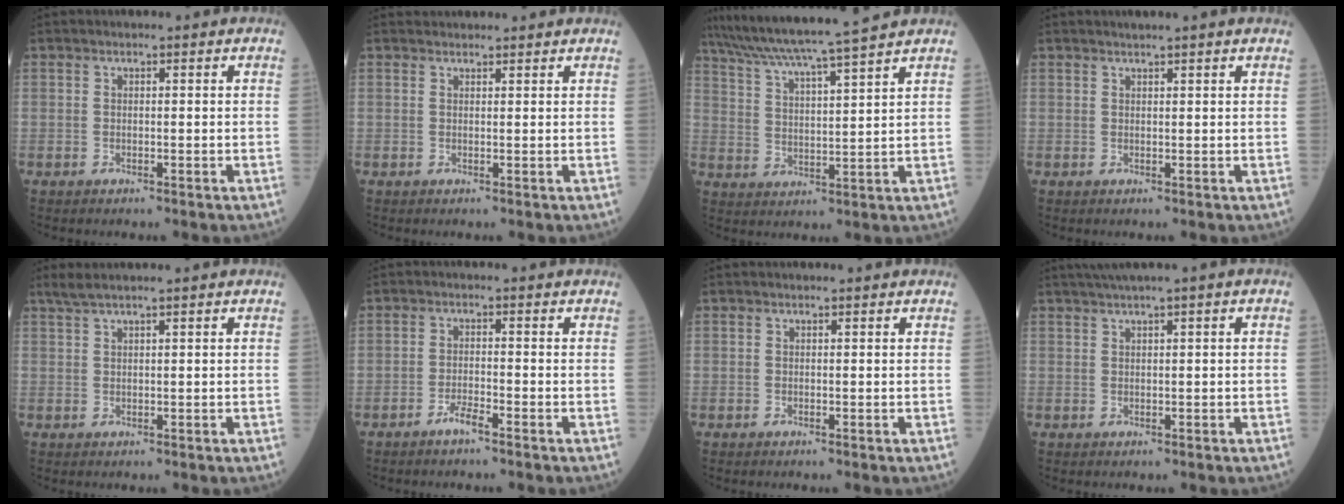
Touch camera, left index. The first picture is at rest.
{"total": 3.6, "force": [3.5, 0.7, 0.5], "torque": [-0.008, 0.028, 0.045]}
{"total": 14.6, "force": [12.7, -1.1, 7.1], "torque": [-0.131, 0.015, 0.202]}
{"total": 2.3, "force": [1.9, -0.4, 1.1], "torque": [-0.014, 0.014, 0.032]}
{"total": 2.5, "force": [2.0, -0.4, 1.4], "torque": [-0.030, 0.017, 0.044]}
{"total": 2.2, "force": [-1.8, 0.1, 1.3], "torque": [-0.030, -0.003, -0.035]}
{"total": 0.0}
{"total": 3.0, "force": [1.6, -0.4, 2.4], "torque": [-0.049, 0.013, 0.035]}